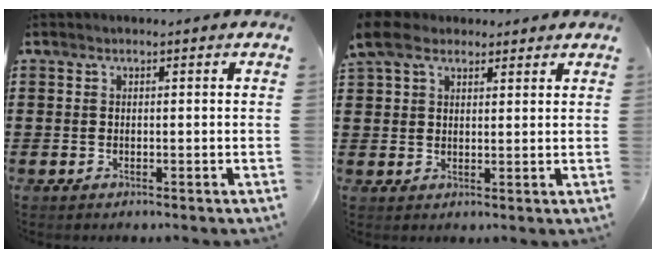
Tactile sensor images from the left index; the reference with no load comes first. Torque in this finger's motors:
{"motor_torque": [1.00, -1.14, 1.06, 0.21]}